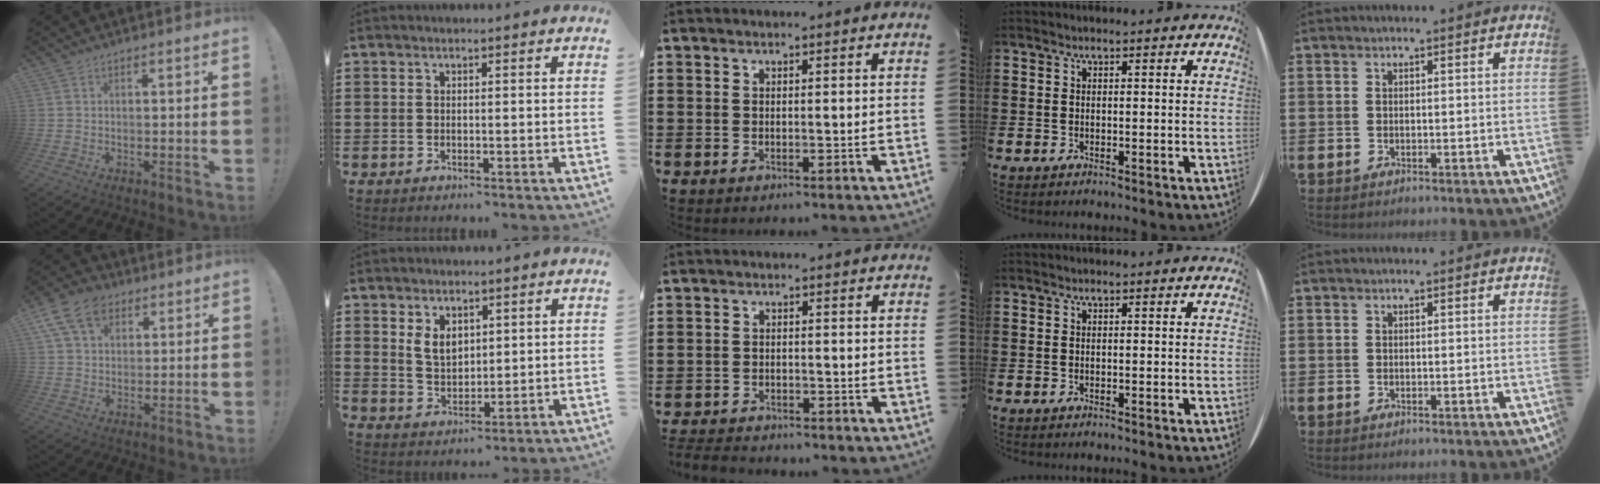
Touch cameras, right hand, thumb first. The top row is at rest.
{"thumb": {"total": 12.2, "force": [5.8, 8.5, 6.6], "torque": [-0.116, -0.015, 0.112]}, "index": {"total": 4.2, "force": [1.9, 2.8, 2.5], "torque": [-0.051, 0.006, 0.033]}, "middle": {"total": 2.8, "force": [-2.7, 0.5, 0.1], "torque": [-0.014, -0.004, -0.062]}}